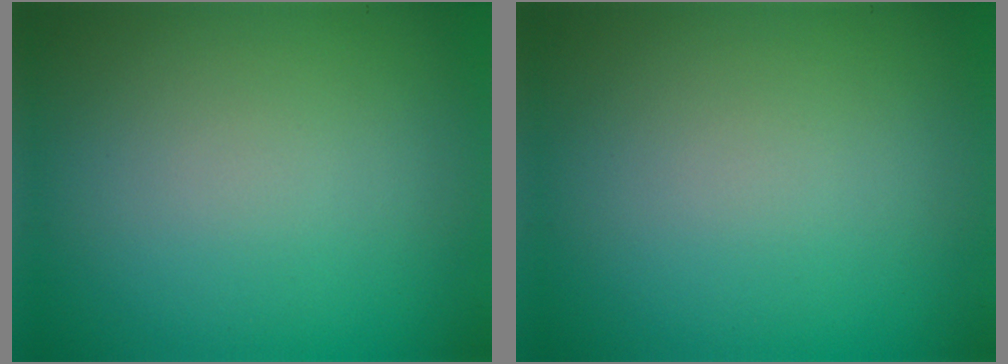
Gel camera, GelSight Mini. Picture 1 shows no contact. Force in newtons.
{"total": 0.0}